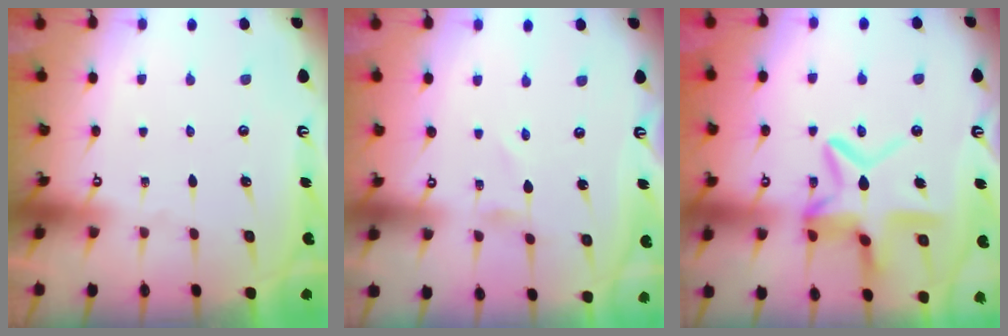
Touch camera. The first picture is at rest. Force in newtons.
{"total": 0.0}
{"total": 13.6, "press": 13.6, "slide": 1.3}